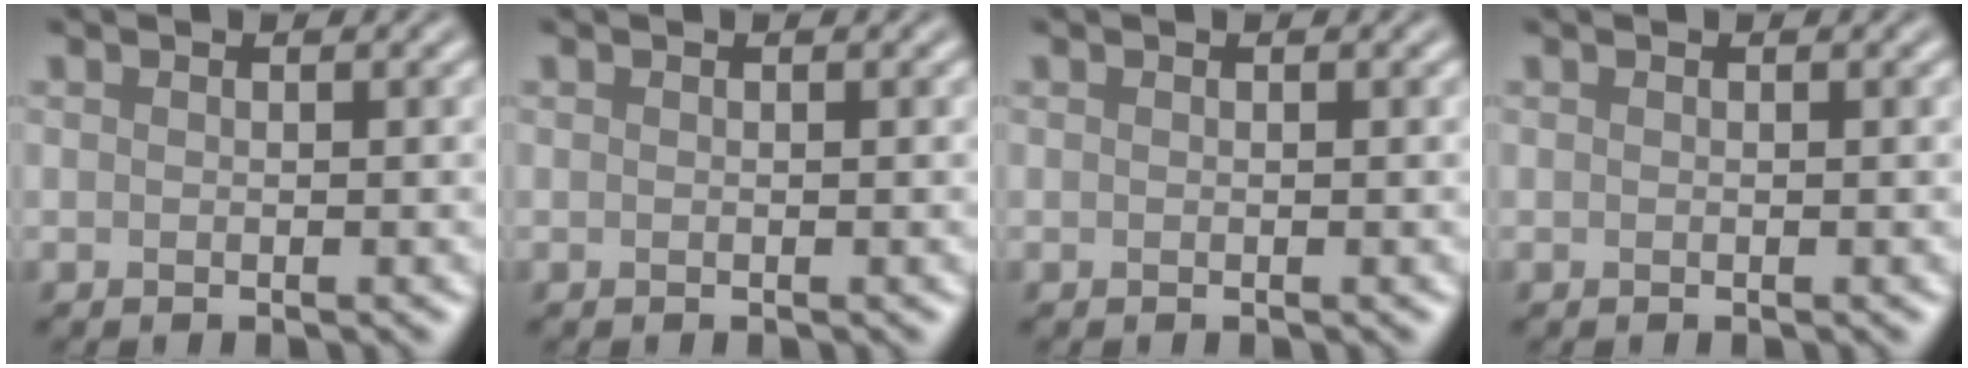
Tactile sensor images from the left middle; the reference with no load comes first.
{"total": 0.0}
{"total": 0.0}
{"total": 0.0}